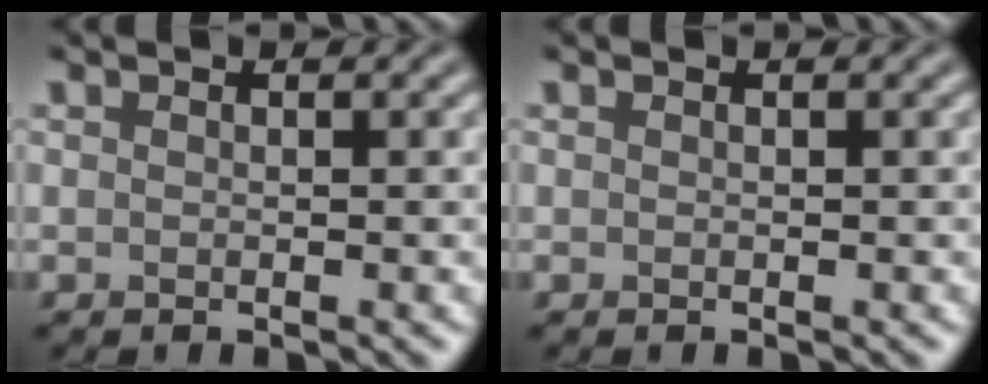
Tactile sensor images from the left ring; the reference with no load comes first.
{"total": 0.0}